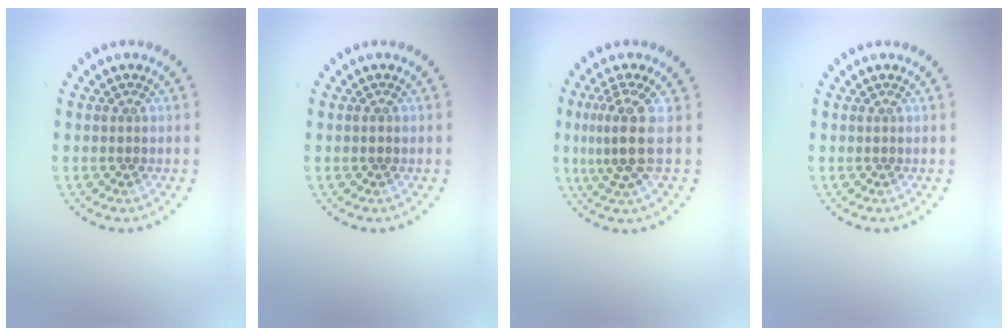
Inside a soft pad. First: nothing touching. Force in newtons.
{"total": 0.5, "press": 0.5, "slide": 0.1}
{"total": 3.4, "press": 2.6, "slide": 2.2}
{"total": 0.0}